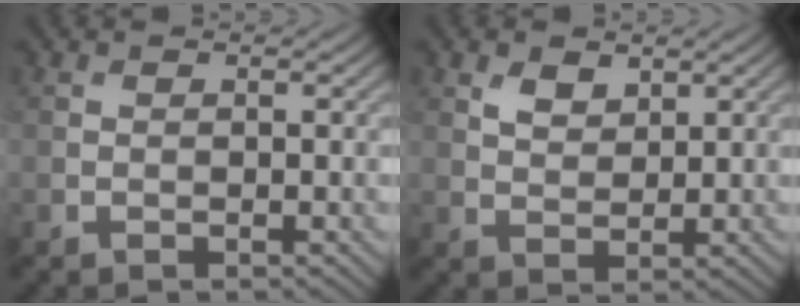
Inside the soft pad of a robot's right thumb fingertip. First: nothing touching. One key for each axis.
{"total": 2.8, "fx": 1.7, "fy": 1.6, "fz": 1.5, "tx": -0.033, "ty": -0.005, "tz": 0.036}